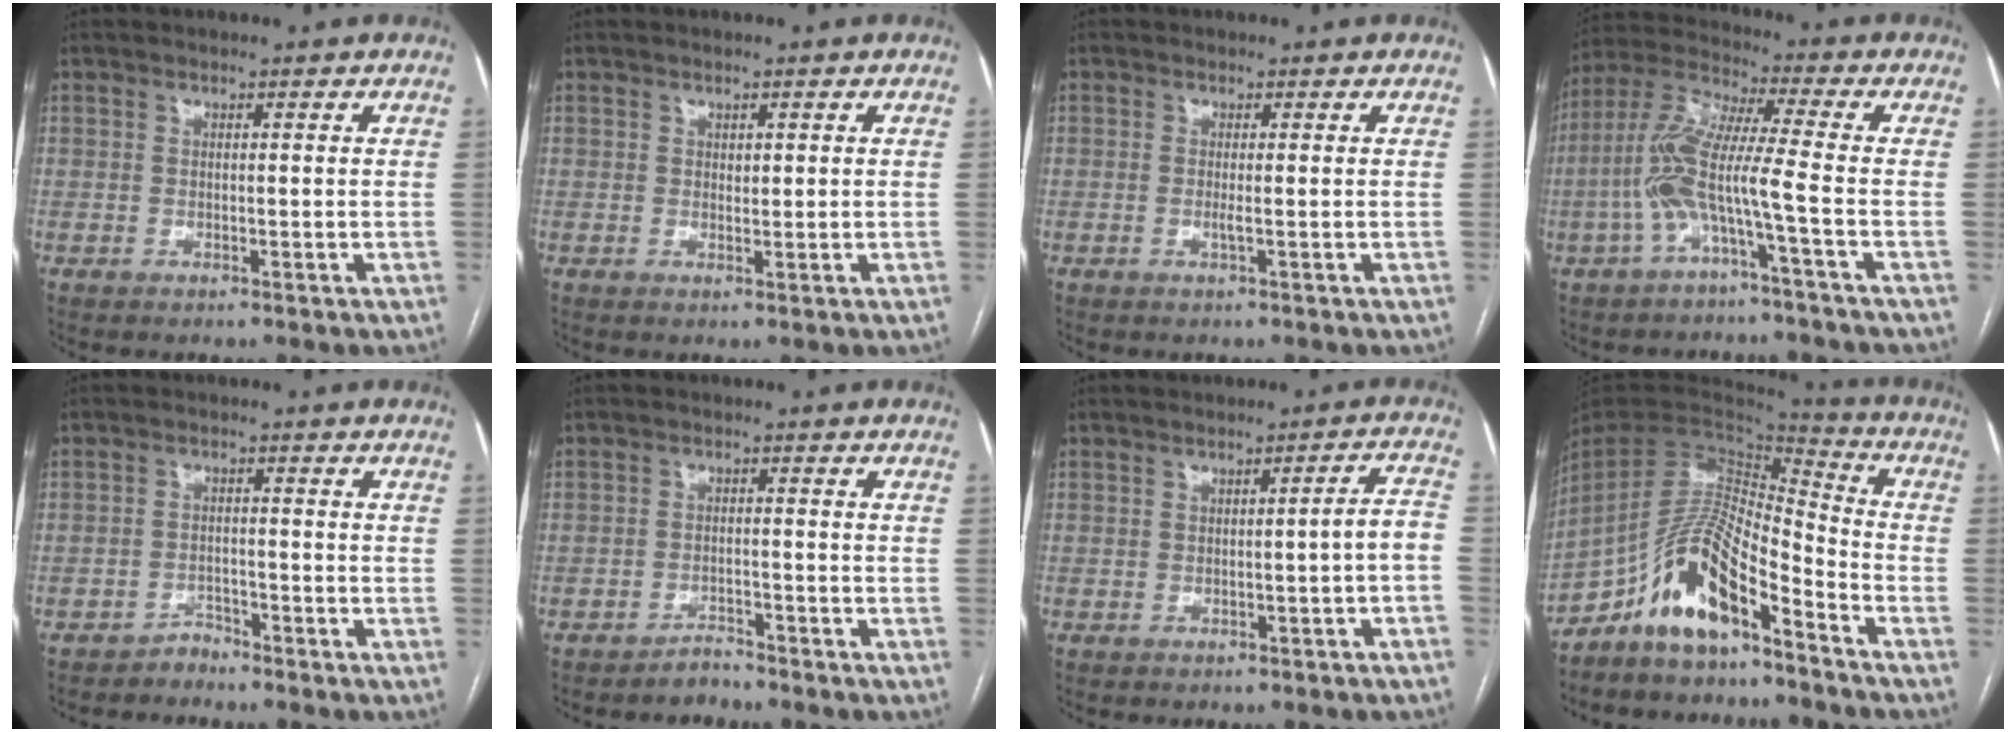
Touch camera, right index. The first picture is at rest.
{"total": 1.1, "force": [0.4, 0.7, 0.8], "torque": [-0.009, -0.002, 0.007]}
{"total": 0.9, "force": [-0.1, -0.1, 0.9], "torque": [-0.021, -0.002, -0.003]}
{"total": 9.2, "force": [-3.2, -0.3, 8.6], "torque": [-0.192, 0.021, -0.068]}
{"total": 2.0, "force": [-1.8, 0.7, -0.4], "torque": [0.013, 0.002, -0.031]}
{"total": 2.2, "force": [-2.1, 0.7, -0.3], "torque": [0.009, 0.001, -0.033]}
{"total": 3.6, "force": [-1.0, -0.2, 3.5], "torque": [-0.041, 0.013, -0.012]}
{"total": 12.6, "force": [-9.0, 3.1, 8.3], "torque": [-0.160, 0.021, -0.166]}